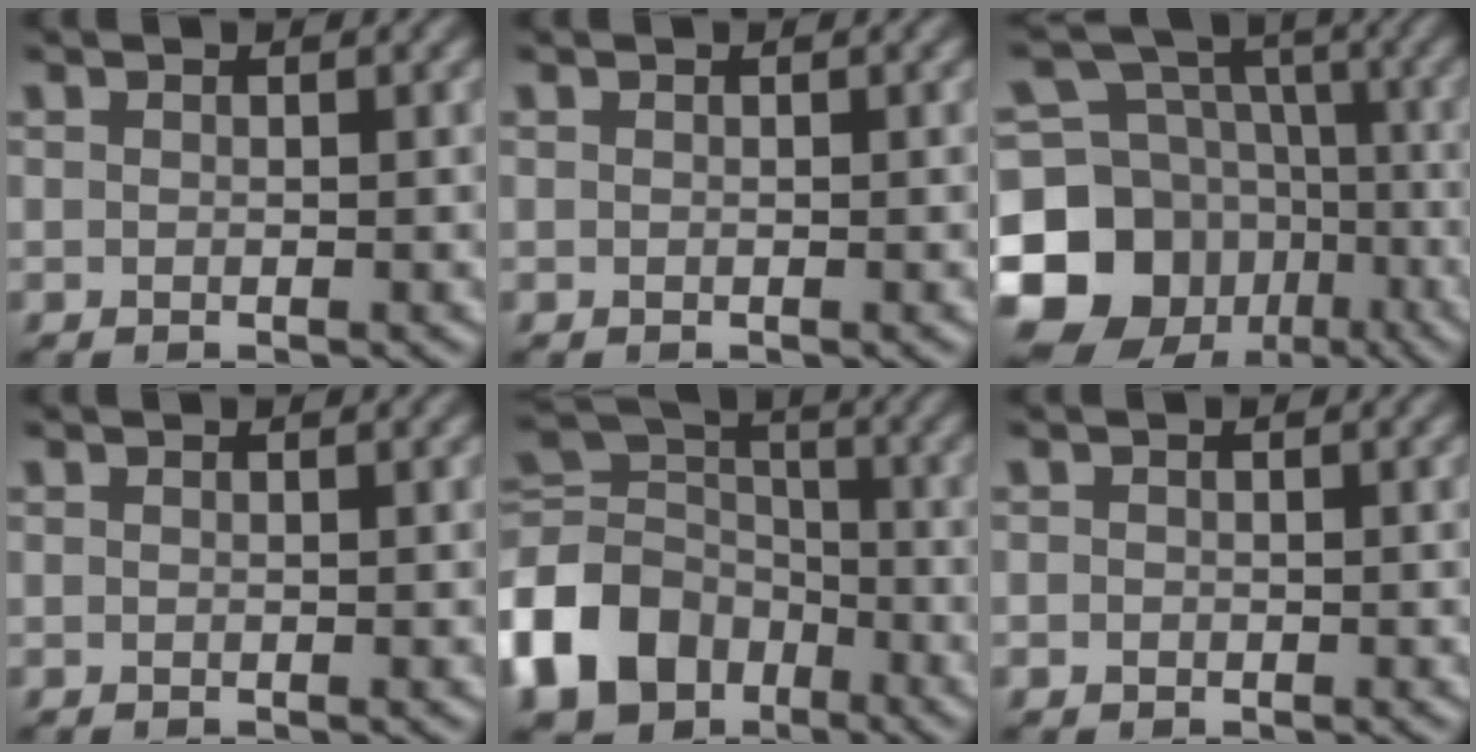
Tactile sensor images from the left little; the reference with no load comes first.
{"total": 0.0}
{"total": 14.5, "force": [-5.7, 12.0, 5.8], "torque": [-0.133, -0.019, -0.109]}
{"total": 0.0}
{"total": 10.3, "force": [-4.4, 7.9, 5.0], "torque": [-0.121, 0.002, -0.104]}
{"total": 0.6, "force": [-0.2, 0.5, 0.1], "torque": [0.001, -0.004, -0.005]}